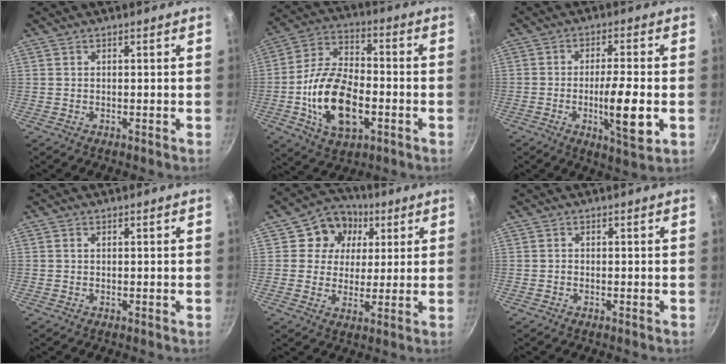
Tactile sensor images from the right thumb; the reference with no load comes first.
{"total": 17.6, "force": [-4.2, 9.8, 14.0], "torque": [-0.246, 0.027, -0.080]}
{"total": 10.2, "force": [-2.4, 2.3, 9.7], "torque": [-0.158, 0.005, -0.038]}
{"total": 0.6, "force": [0.2, 0.4, 0.3], "torque": [-0.006, 0.002, 0.003]}
{"total": 9.9, "force": [3.4, 8.6, 3.5], "torque": [-0.017, -0.010, 0.038]}
{"total": 0.0}